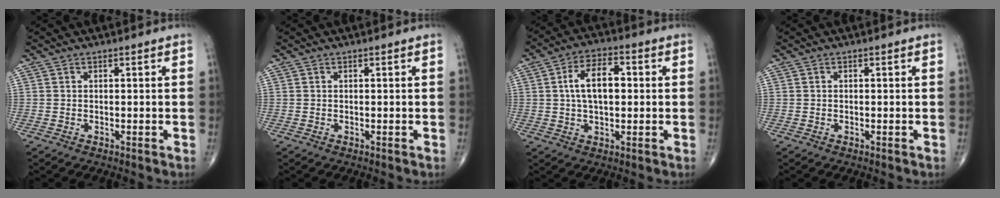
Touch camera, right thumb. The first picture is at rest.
{"total": 0.0}
{"total": 9.4, "force": [1.0, 5.1, 7.8], "torque": [-0.130, 0.016, 0.014]}
{"total": 0.0}